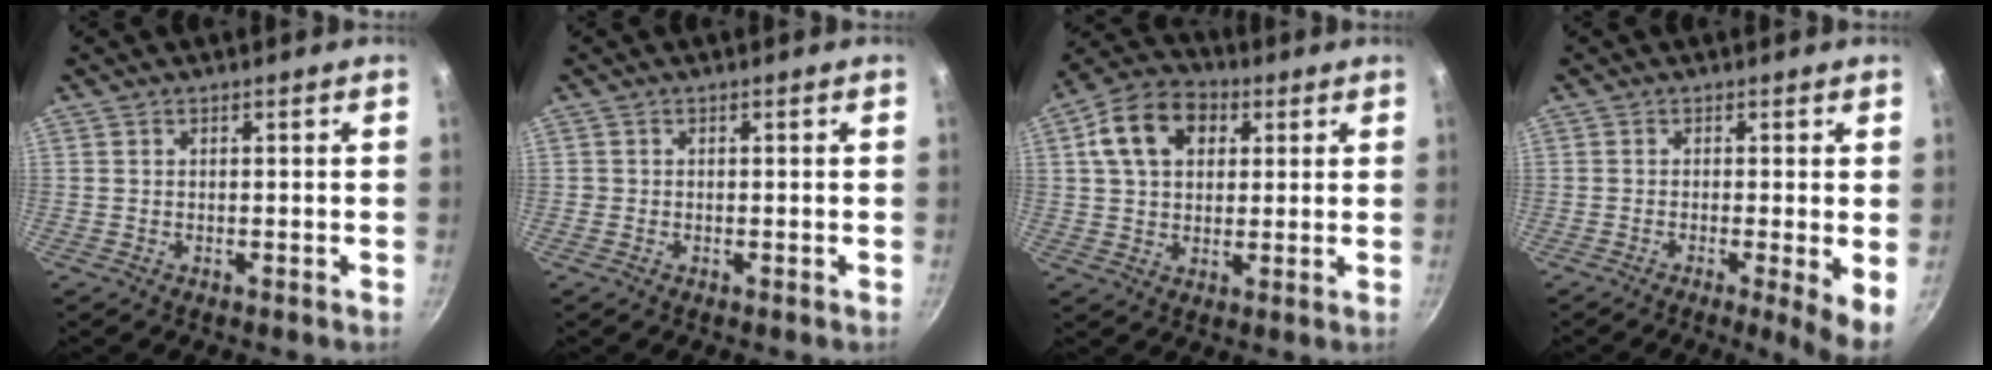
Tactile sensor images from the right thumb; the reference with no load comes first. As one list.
[{"total": 0.5, "force": [-0.1, 0.5, 0.1], "torque": [0.001, 0.001, -0.003]}, {"total": 12.6, "force": [3.9, 9.1, 7.8], "torque": [-0.114, 0.013, 0.050]}, {"total": 5.6, "force": [-1.0, 0.6, 5.4], "torque": [-0.072, -0.010, -0.017]}]